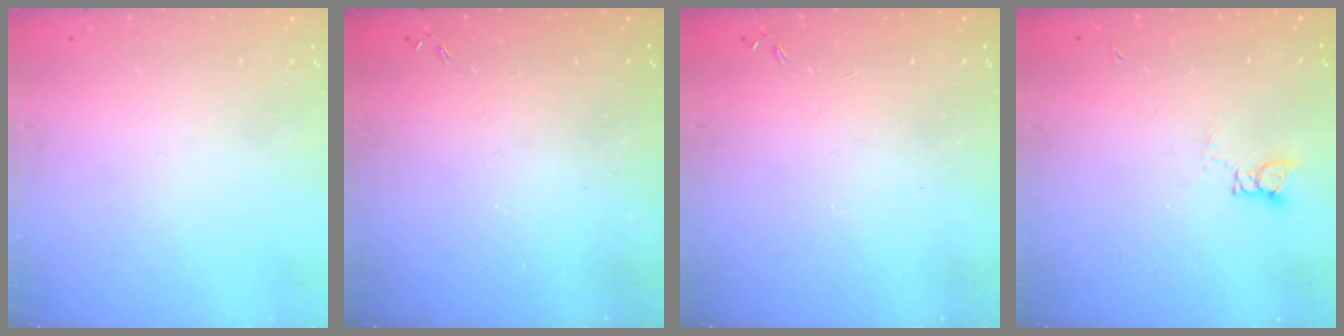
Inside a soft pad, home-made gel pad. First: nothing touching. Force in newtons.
{"total": 0.0}
{"total": 0.0}
{"total": 3.4, "press": 3.4, "slide": 0.3}